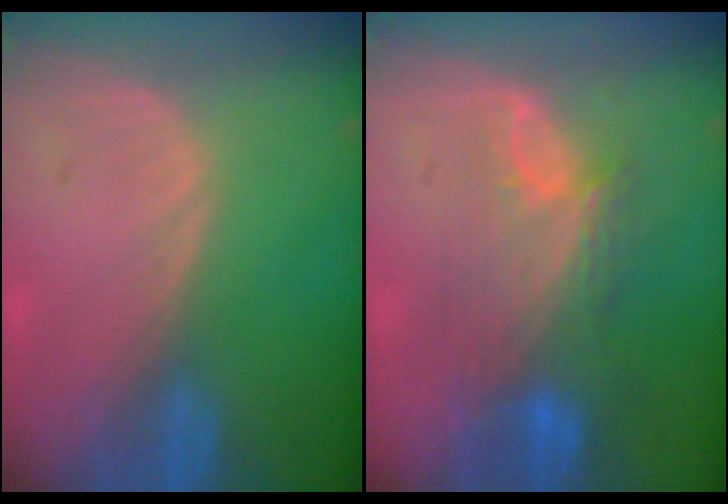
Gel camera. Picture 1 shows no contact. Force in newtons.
{"total": 9.2, "press": 8.0, "slide": 4.5}